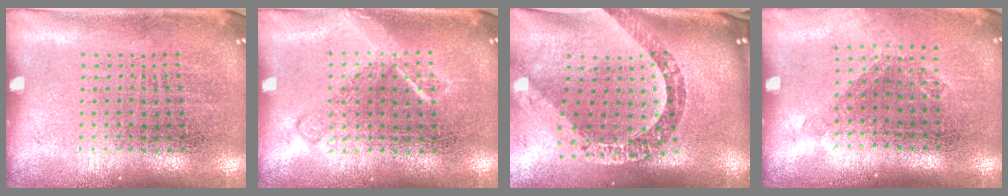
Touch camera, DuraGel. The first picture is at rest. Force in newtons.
{"total": 2.2, "press": 2.2, "slide": 0.3}
{"total": 3.0, "press": 2.2, "slide": 2.0}
{"total": 1.2, "press": 0.9, "slide": 0.7}